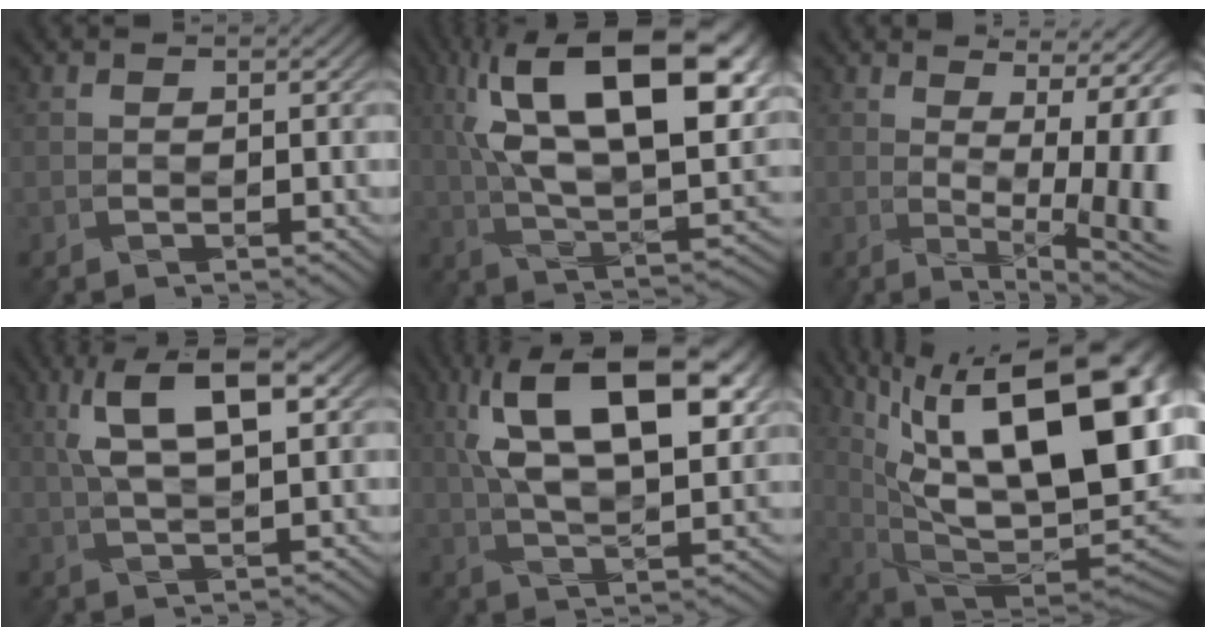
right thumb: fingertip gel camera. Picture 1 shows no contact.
{"total": 20.0, "force": [6.7, 8.9, 16.6], "torque": [-0.282, 0.021, 0.107]}
{"total": 12.8, "force": [0.1, 4.1, 12.2], "torque": [-0.145, 0.010, 0.022]}
{"total": 8.7, "force": [3.4, 2.7, 7.5], "torque": [-0.139, 0.011, 0.062]}
{"total": 17.1, "force": [6.2, 7.6, 14.0], "torque": [-0.244, 0.024, 0.093]}
{"total": 21.9, "force": [8.7, 8.7, 18.1], "torque": [-0.271, 0.048, 0.141]}